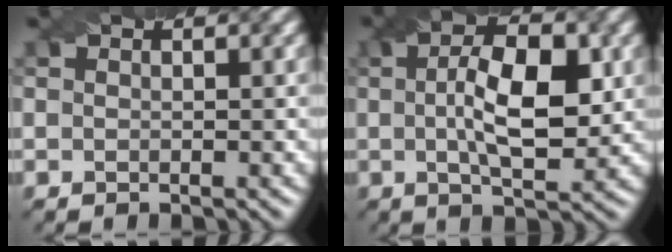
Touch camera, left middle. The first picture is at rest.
{"total": 7.5, "force": [0.8, 2.7, 6.9], "torque": [-0.114, 0.007, 0.010]}